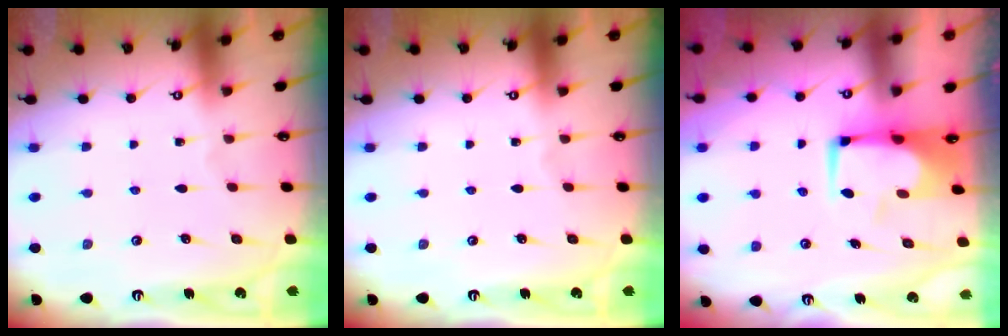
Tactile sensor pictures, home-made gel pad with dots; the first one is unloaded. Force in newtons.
{"total": 0.0}
{"total": 0.0}